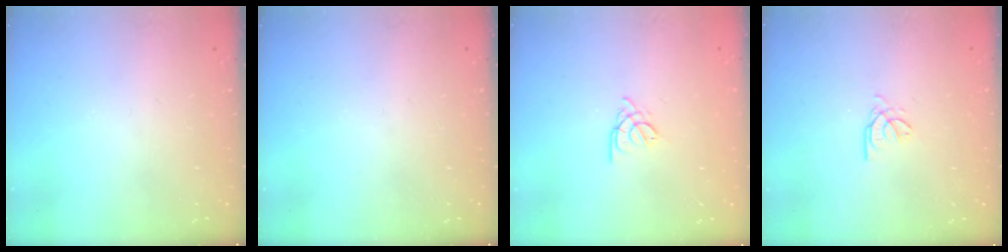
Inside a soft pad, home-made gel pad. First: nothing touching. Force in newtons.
{"total": 0.0}
{"total": 2.2, "press": 2.2, "slide": 0.5}
{"total": 2.6, "press": 2.6, "slide": 0.3}